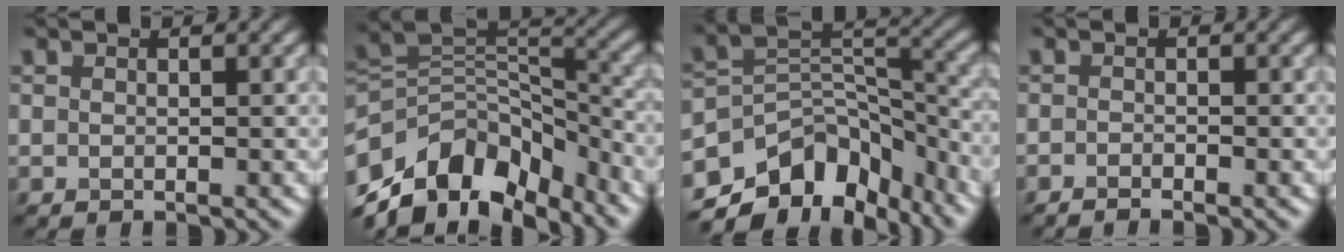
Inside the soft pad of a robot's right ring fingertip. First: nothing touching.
{"total": 11.6, "force": [-7.5, 7.1, 5.4], "torque": [-0.102, 0.020, -0.141]}
{"total": 10.9, "force": [-8.0, 6.0, 4.3], "torque": [-0.066, 0.011, -0.135]}
{"total": 0.9, "force": [-0.8, 0.1, 0.4], "torque": [-0.008, -0.002, -0.017]}